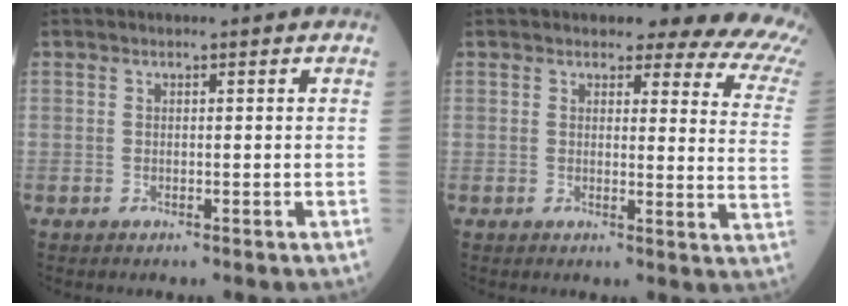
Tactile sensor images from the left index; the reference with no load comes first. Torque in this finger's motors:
{"motor_torque": [0.74, -0.80, 0.18, 0.04]}